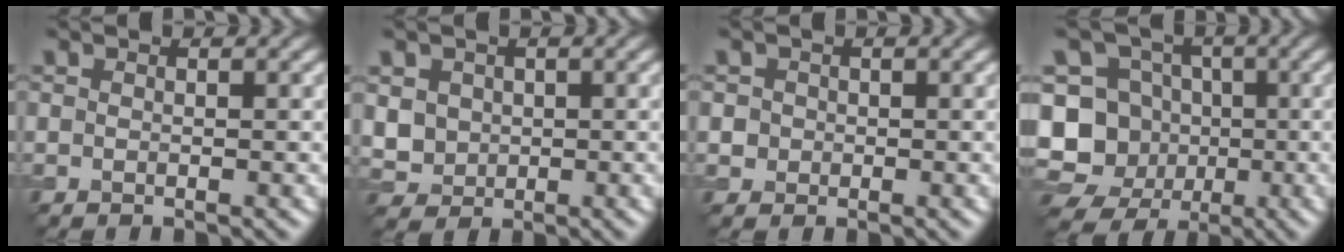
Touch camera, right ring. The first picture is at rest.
{"total": 3.7, "force": [0.8, 3.3, 1.4], "torque": [-0.042, 0.003, 0.020]}
{"total": 1.4, "force": [0.1, 1.3, 0.3], "torque": [0.006, 0.000, 0.002]}
{"total": 11.7, "force": [-2.8, 10.8, 3.5], "torque": [-0.078, 0.011, -0.066]}